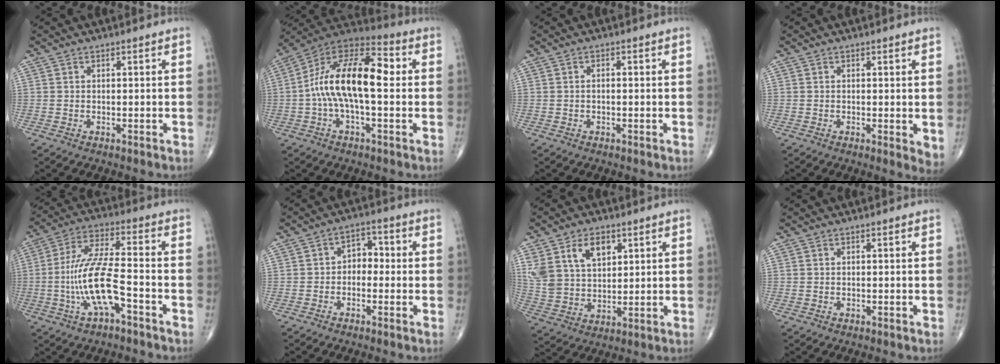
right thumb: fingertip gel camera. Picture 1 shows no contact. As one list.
[{"total": 17.3, "force": [0.2, 7.5, 15.6], "torque": [-0.273, 0.046, -0.008]}, {"total": 0.9, "force": [-0.1, 0.4, 0.8], "torque": [-0.016, 0.005, -0.003]}, {"total": 3.1, "force": [0.2, 1.0, 3.0], "torque": [-0.042, -0.012, 0.001]}, {"total": 13.1, "force": [-4.2, 3.8, 11.9], "torque": [-0.248, 0.040, -0.076]}, {"total": 4.5, "force": [-0.6, 3.3, 3.0], "torque": [-0.016, 0.023, -0.024]}, {"total": 11.9, "force": [5.4, 7.6, 7.4], "torque": [-0.124, -0.016, 0.115]}, {"total": 0.0}]